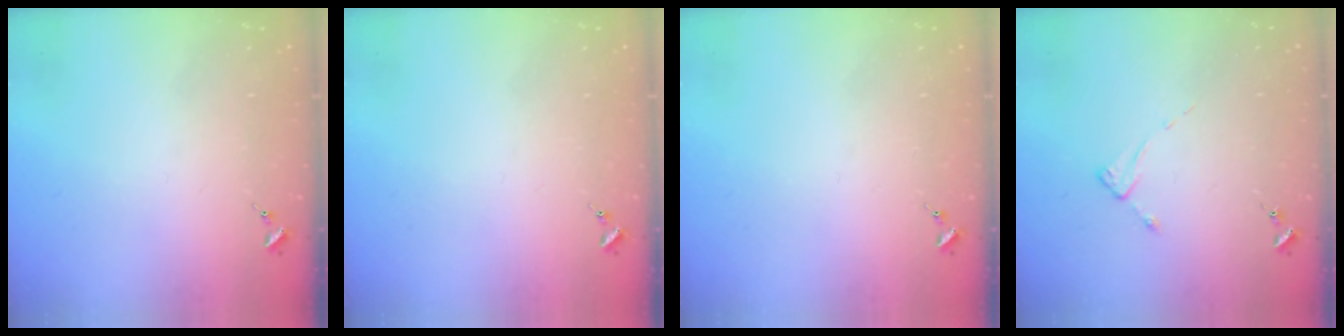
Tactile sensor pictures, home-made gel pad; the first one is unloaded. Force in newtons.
{"total": 0.0}
{"total": 0.0}
{"total": 2.3, "press": 2.3, "slide": 0.3}